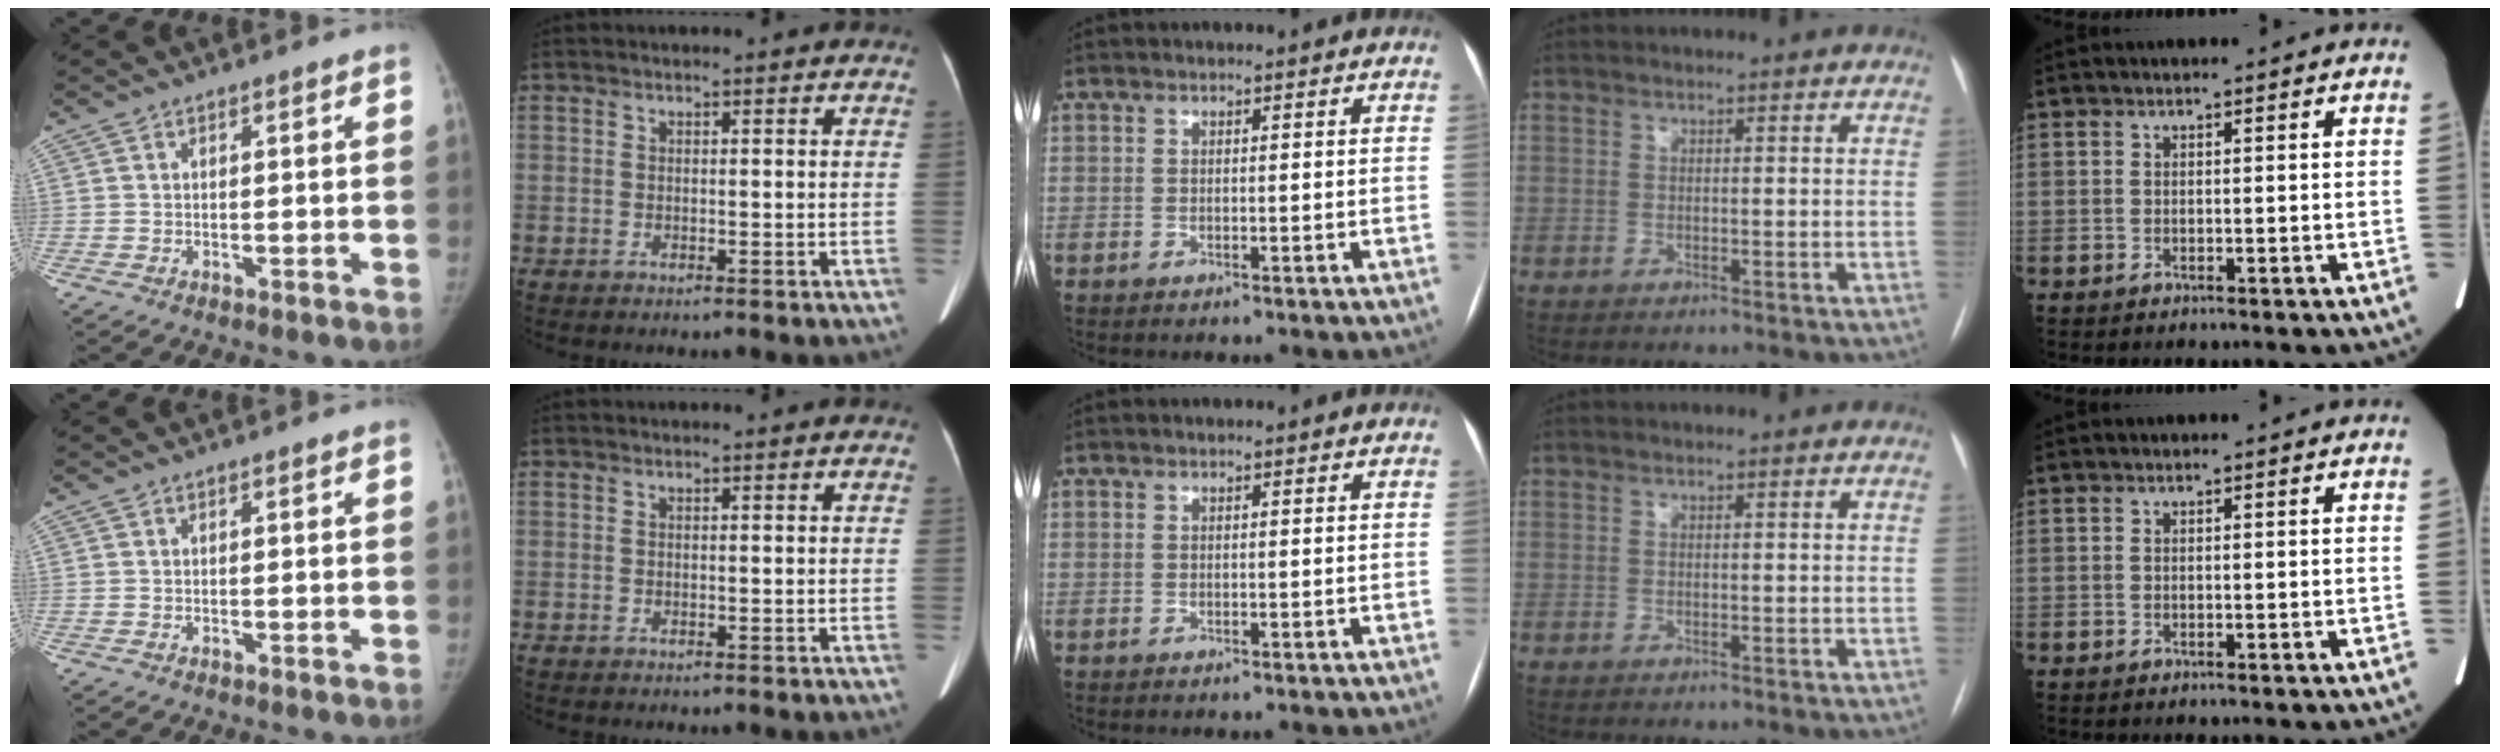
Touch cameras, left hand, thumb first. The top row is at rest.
{}